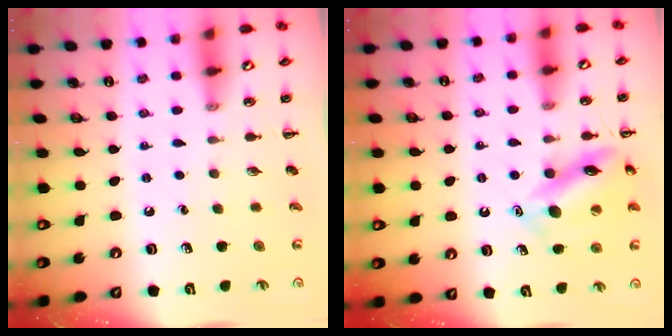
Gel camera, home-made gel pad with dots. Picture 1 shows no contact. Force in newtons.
{"total": 13.4, "press": 13.3, "slide": 0.8}